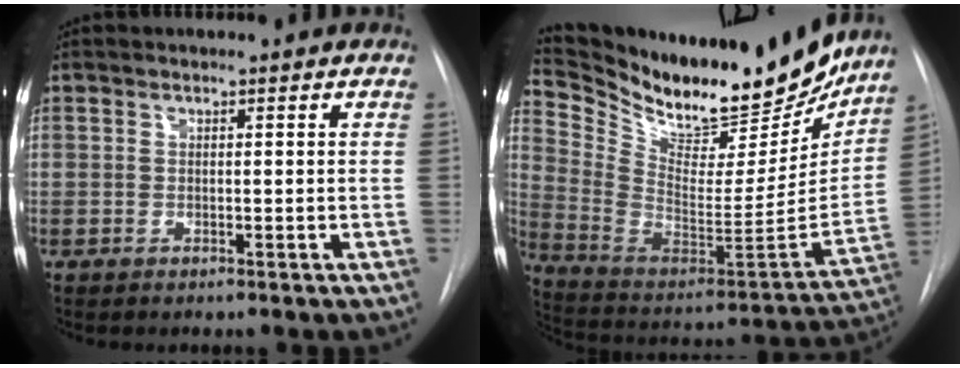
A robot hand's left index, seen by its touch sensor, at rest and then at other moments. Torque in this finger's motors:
{"motor_torque": [0.31, -0.60, 0.09, 0.00]}